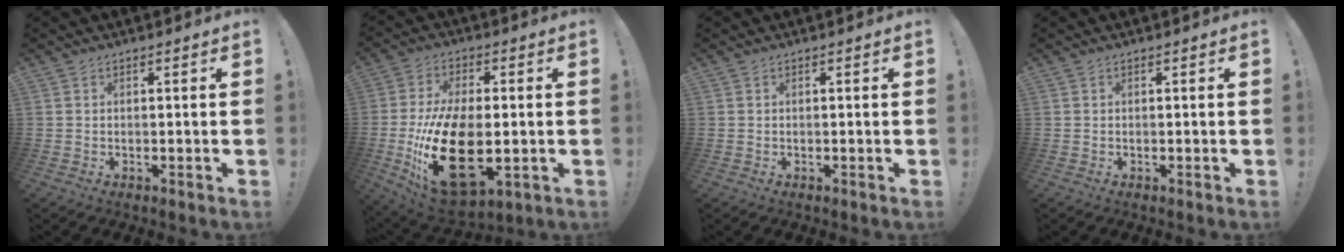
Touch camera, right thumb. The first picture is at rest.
{"total": 23.8, "force": [-4.1, 13.0, 19.6], "torque": [-0.385, 0.003, -0.053]}
{"total": 0.0}
{"total": 0.0}